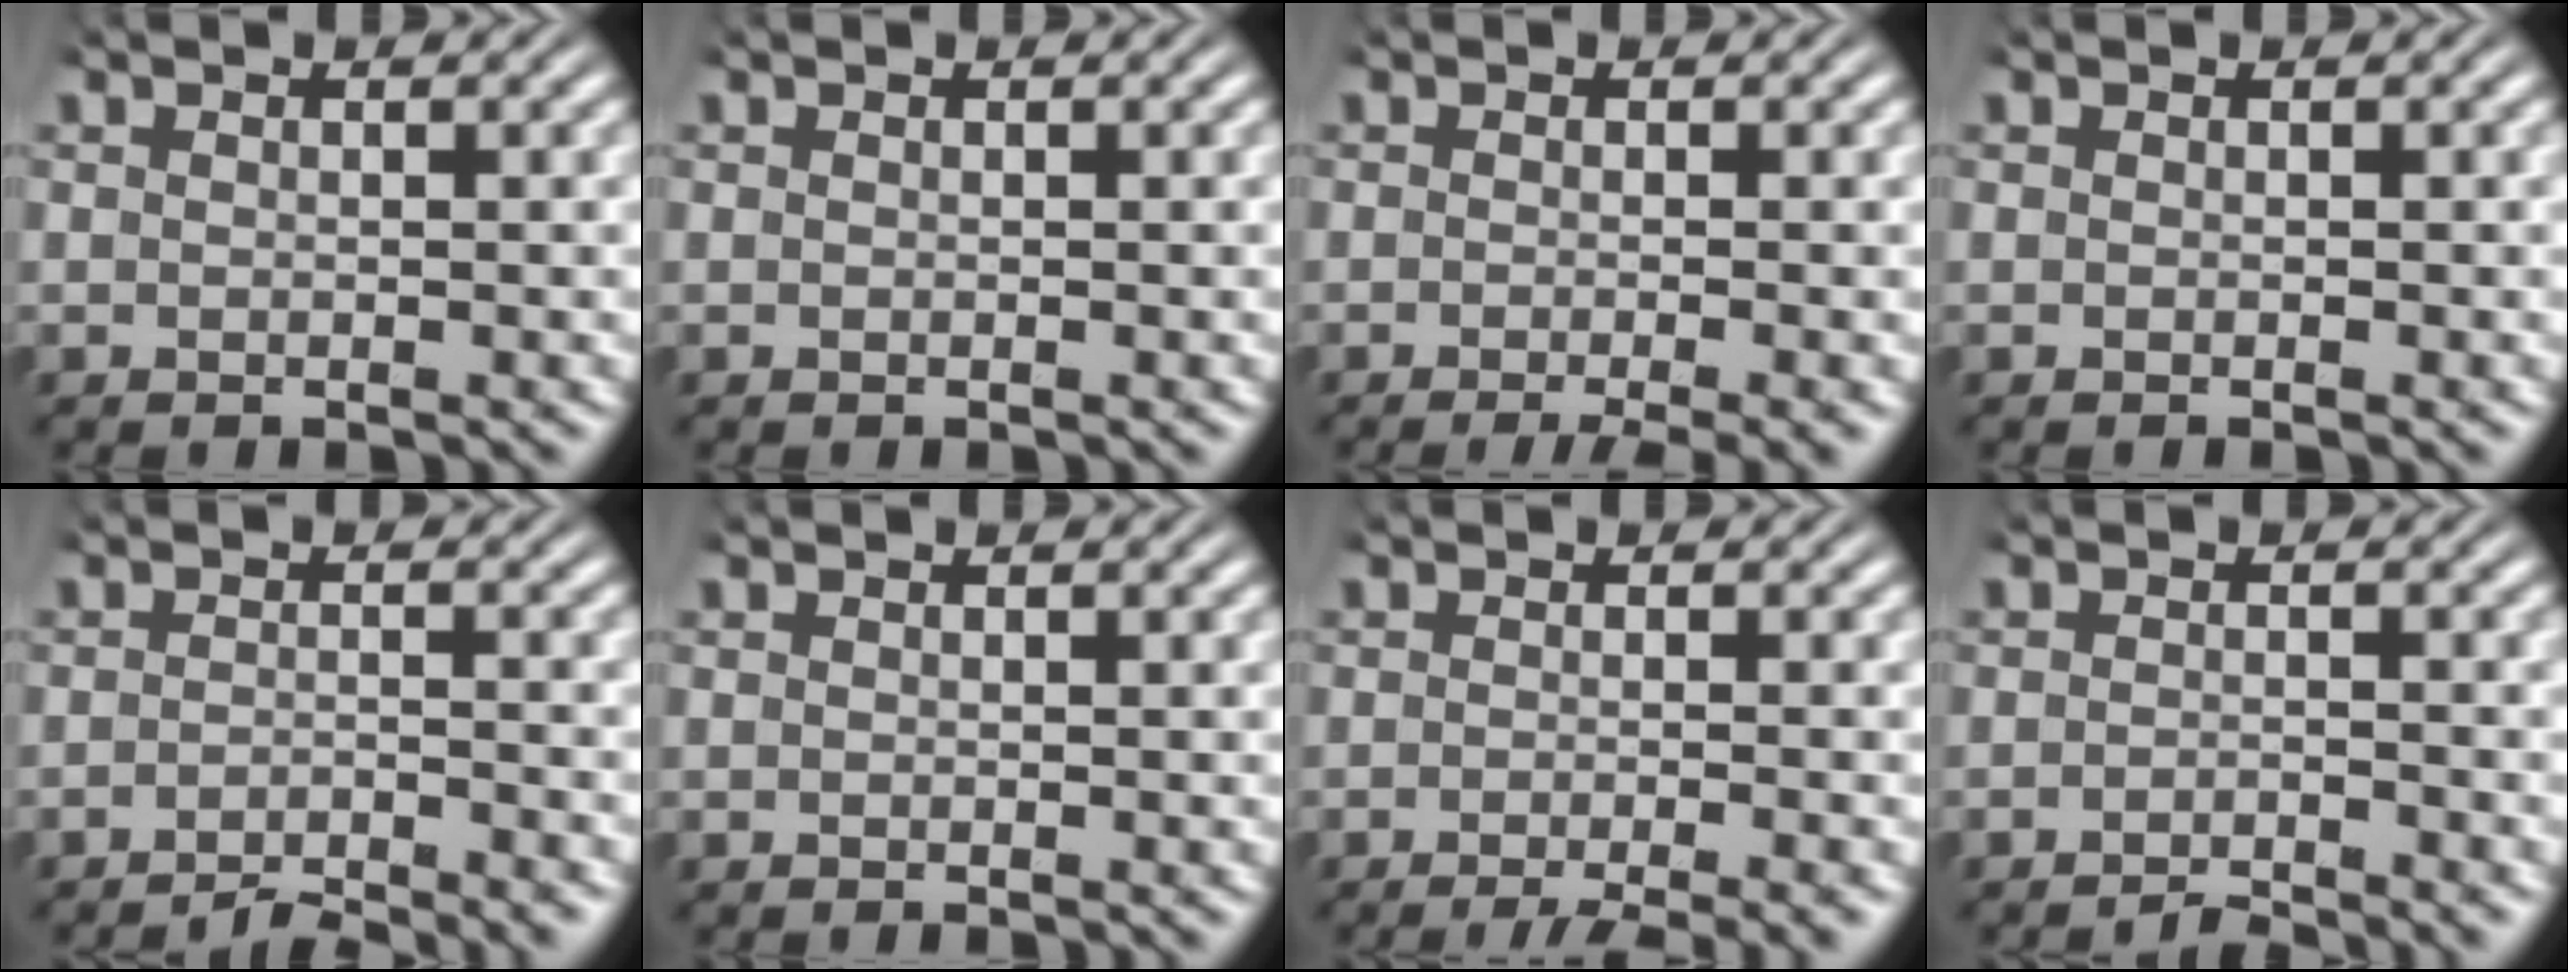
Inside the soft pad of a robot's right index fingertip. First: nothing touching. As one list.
[{"total": 0.0}, {"total": 3.3, "force": [-2.6, 0.6, 2.0], "torque": [-0.021, -0.003, -0.039]}, {"total": 0.0}, {"total": 4.1, "force": [-4.0, 0.3, 0.8], "torque": [-0.001, -0.005, -0.067]}, {"total": 0.0}, {"total": 4.8, "force": [-4.1, 1.0, 2.3], "torque": [-0.022, -0.005, -0.062]}, {"total": 2.7, "force": [-2.7, 0.0, 0.4], "torque": [-0.003, -0.006, -0.046]}]